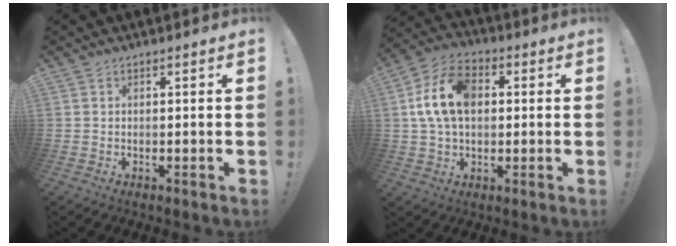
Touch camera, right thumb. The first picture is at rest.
{"total": 14.3, "force": [2.1, 9.7, 10.2], "torque": [-0.191, 0.013, 0.043]}